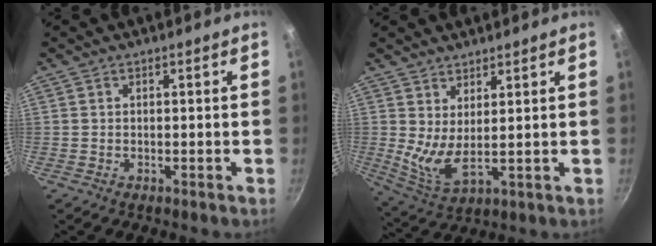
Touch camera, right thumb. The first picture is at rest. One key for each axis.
{"total": 6.7, "fx": 3.2, "fy": 2.1, "fz": 5.6, "tx": -0.104, "ty": -0.042, "tz": 0.061}